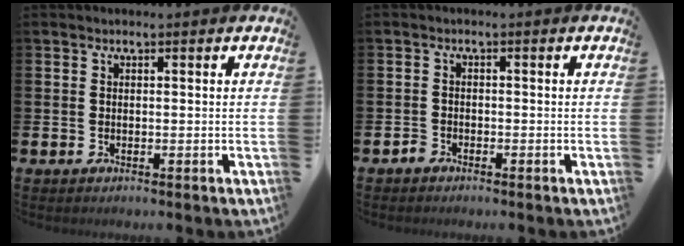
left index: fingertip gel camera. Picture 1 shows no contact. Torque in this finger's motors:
{"motor_torque": [-0.17, 0.04, -0.04, -0.01]}